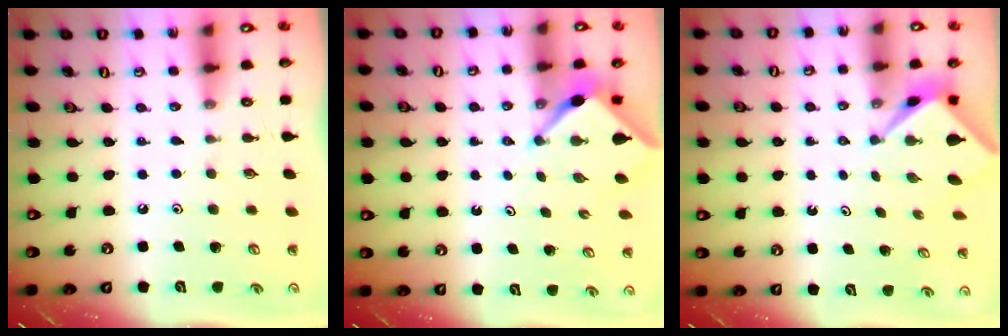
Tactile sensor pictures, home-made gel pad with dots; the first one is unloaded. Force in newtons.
{"total": 3.9, "press": 3.9, "slide": 0.3}
{"total": 2.1, "press": 2.1, "slide": 0.2}